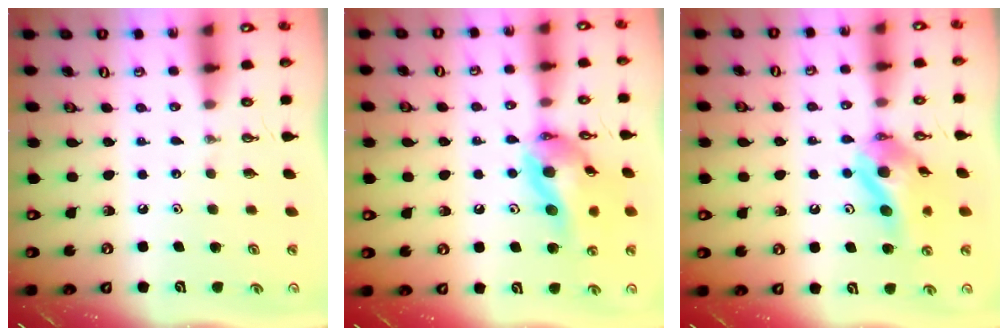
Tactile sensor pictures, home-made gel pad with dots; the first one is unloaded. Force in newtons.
{"total": 16.3, "press": 16.1, "slide": 2.6}
{"total": 11.4, "press": 11.3, "slide": 1.2}